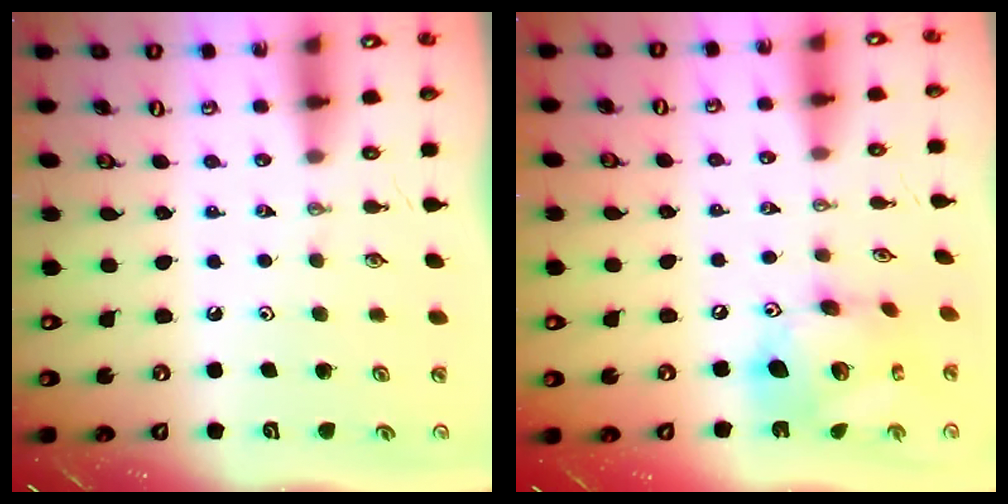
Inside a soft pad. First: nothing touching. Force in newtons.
{"total": 17.0, "press": 17.0, "slide": 1.6}